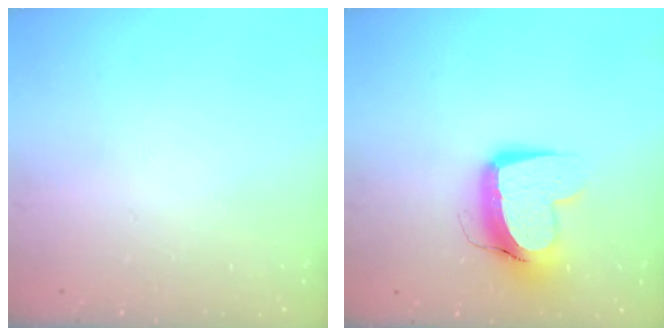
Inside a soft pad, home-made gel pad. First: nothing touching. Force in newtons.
{"total": 13.0, "press": 12.9, "slide": 1.7}